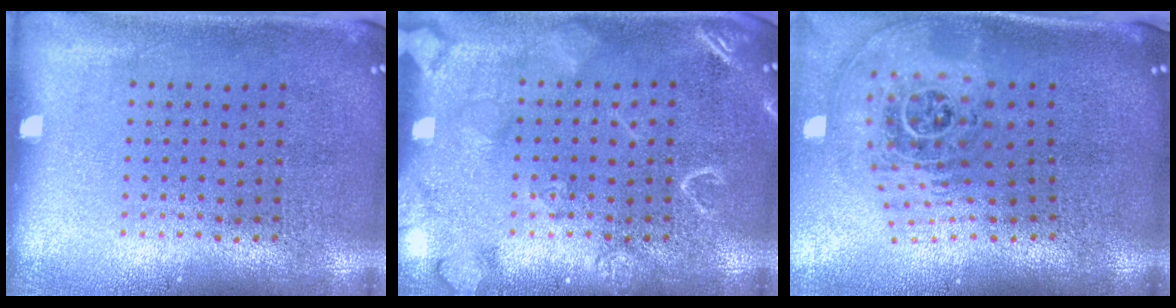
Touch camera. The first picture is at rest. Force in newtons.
{"total": 2.9, "press": 2.9, "slide": 0.4}
{"total": 2.7, "press": 1.9, "slide": 1.9}